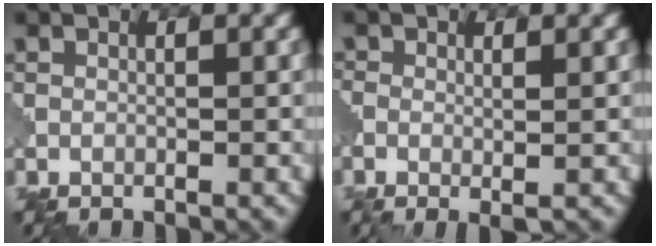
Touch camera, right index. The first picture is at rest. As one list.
[{"total": 1.5, "force": [-0.1, 0.6, 1.3], "torque": [-0.014, 0.004, -0.007]}]